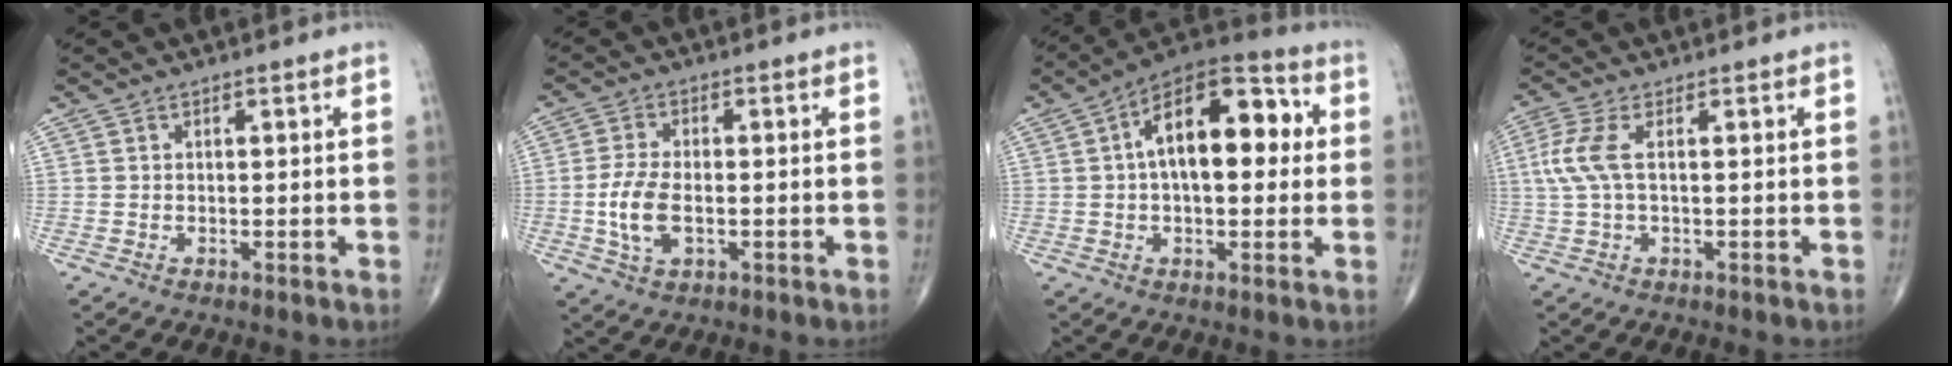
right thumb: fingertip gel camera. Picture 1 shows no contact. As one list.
[{"total": 7.1, "force": [-1.2, 3.7, 6.0], "torque": [-0.127, 0.001, -0.023]}, {"total": 17.2, "force": [2.8, 8.7, 14.6], "torque": [-0.198, 0.036, 0.032]}, {"total": 5.3, "force": [0.7, 1.8, 5.0], "torque": [-0.151, 0.011, 0.013]}]